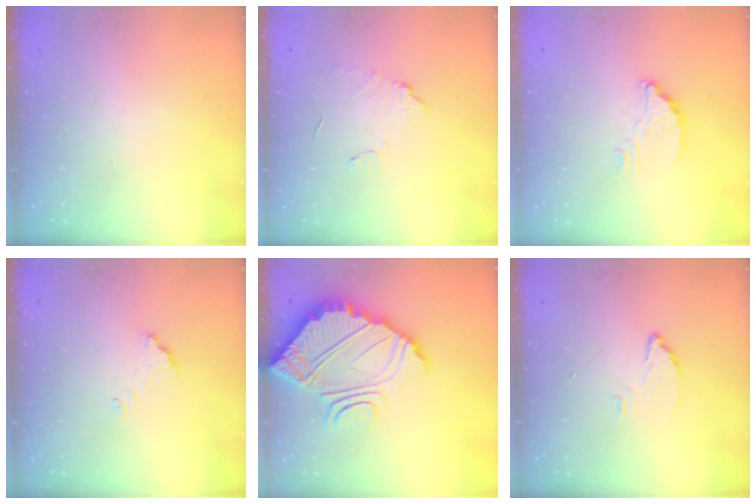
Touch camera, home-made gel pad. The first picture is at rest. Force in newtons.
{"total": 5.5, "press": 5.5, "slide": 0.4}
{"total": 3.7, "press": 3.7, "slide": 0.1}
{"total": 4.7, "press": 4.7, "slide": 0.2}
{"total": 13.4, "press": 13.4, "slide": 1.0}
{"total": 2.9, "press": 2.9, "slide": 0.4}